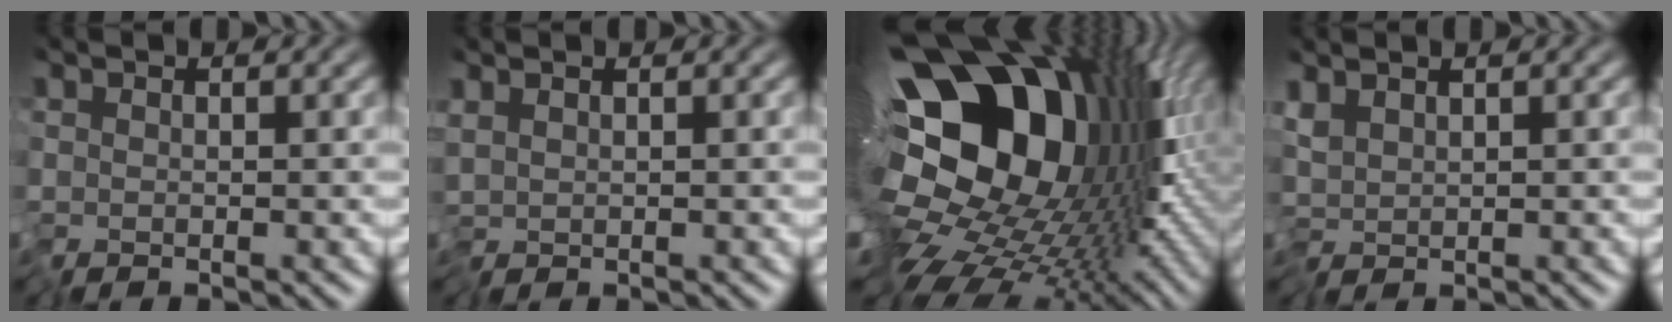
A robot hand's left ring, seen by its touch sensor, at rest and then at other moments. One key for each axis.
{"total": 0.8, "fx": 0.1, "fy": 0.3, "fz": 0.7, "tx": -0.016, "ty": 0.002, "tz": 0.002}
{"total": 18.8, "fx": -0.3, "fy": 12.2, "fz": 14.3, "tx": -0.231, "ty": -0.024, "tz": -0.001}
{"total": 1.7, "fx": 0.6, "fy": 0.7, "fz": 1.5, "tx": -0.030, "ty": 0.004, "tz": 0.009}